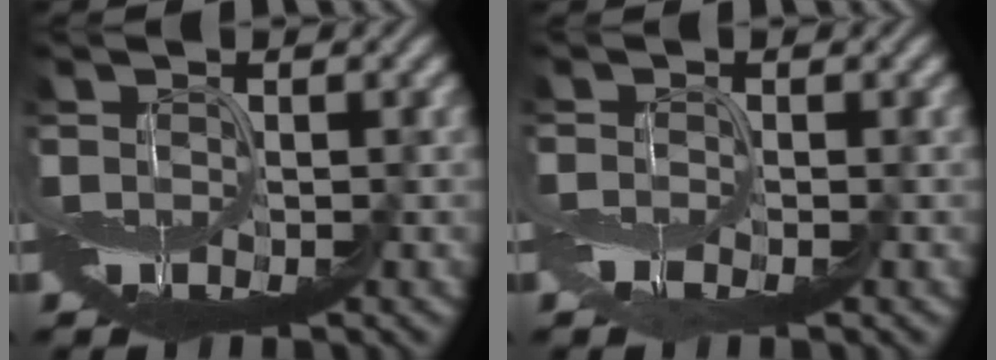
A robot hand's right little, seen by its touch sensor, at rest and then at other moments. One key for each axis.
{"total": 1.0, "fx": -0.4, "fy": -0.5, "fz": -0.7, "tx": 0.014, "ty": 0.002, "tz": -0.010}